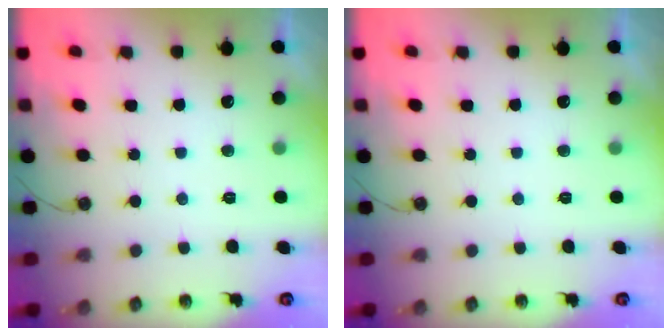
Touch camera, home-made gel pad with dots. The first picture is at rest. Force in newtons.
{"total": 0.0}